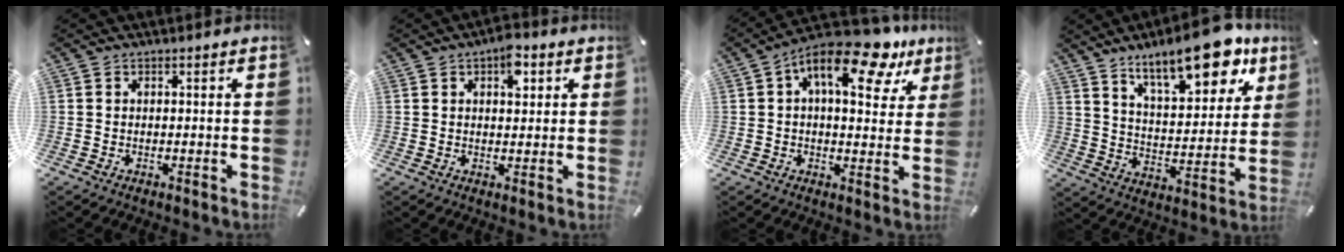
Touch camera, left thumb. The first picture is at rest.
{"total": 5.6, "force": [2.3, 3.1, 4.1], "torque": [-0.046, -0.005, 0.031]}
{"total": 14.9, "force": [7.6, 6.2, 11.2], "torque": [-0.165, -0.038, 0.123]}
{"total": 19.0, "force": [13.4, 7.3, 11.3], "torque": [-0.169, -0.078, 0.220]}